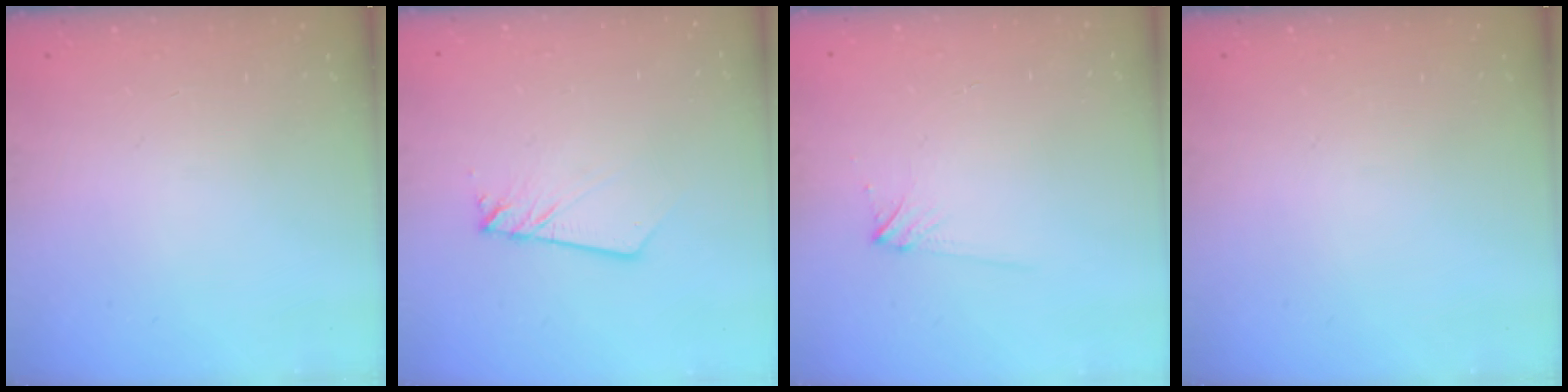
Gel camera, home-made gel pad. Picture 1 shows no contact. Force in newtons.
{"total": 2.7, "press": 2.7, "slide": 0.2}
{"total": 4.5, "press": 4.5, "slide": 0.4}
{"total": 0.0}